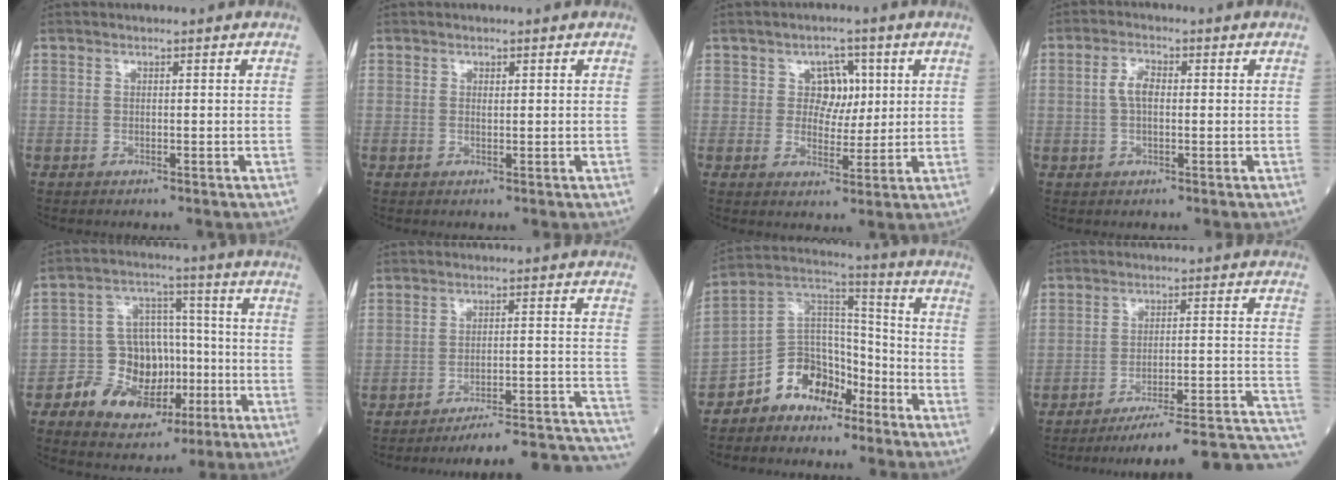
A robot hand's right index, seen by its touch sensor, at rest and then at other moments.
{"total": 0.6, "force": [0.3, 0.4, 0.3], "torque": [-0.004, -0.002, 0.004]}
{"total": 4.7, "force": [1.3, 3.7, 2.7], "torque": [-0.027, 0.007, 0.020]}
{"total": 3.4, "force": [0.2, 1.6, 3.0], "torque": [-0.064, 0.011, 0.003]}
{"total": 11.7, "force": [-4.2, 8.5, 6.9], "torque": [-0.121, 0.029, -0.059]}
{"total": 21.3, "force": [-20.8, -1.8, 4.3], "torque": [0.009, 0.003, -0.267]}
{"total": 10.0, "force": [-6.6, 6.5, 3.6], "torque": [-0.068, 0.054, -0.126]}
{"total": 19.4, "force": [-17.7, -0.7, 8.0], "torque": [-0.039, 0.014, -0.236]}